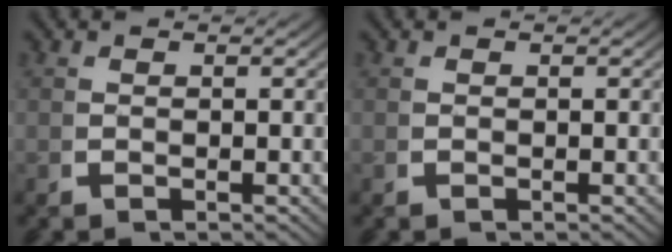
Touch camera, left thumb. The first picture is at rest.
{"total": 0.0}